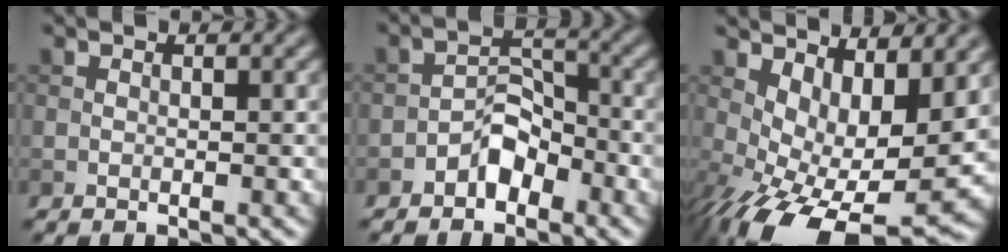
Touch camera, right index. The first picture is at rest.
{"total": 2.9, "force": [-2.0, 1.7, 1.4], "torque": [-0.016, 0.016, -0.036]}
{"total": 12.3, "force": [0.1, 5.8, 10.9], "torque": [-0.169, -0.020, 0.026]}